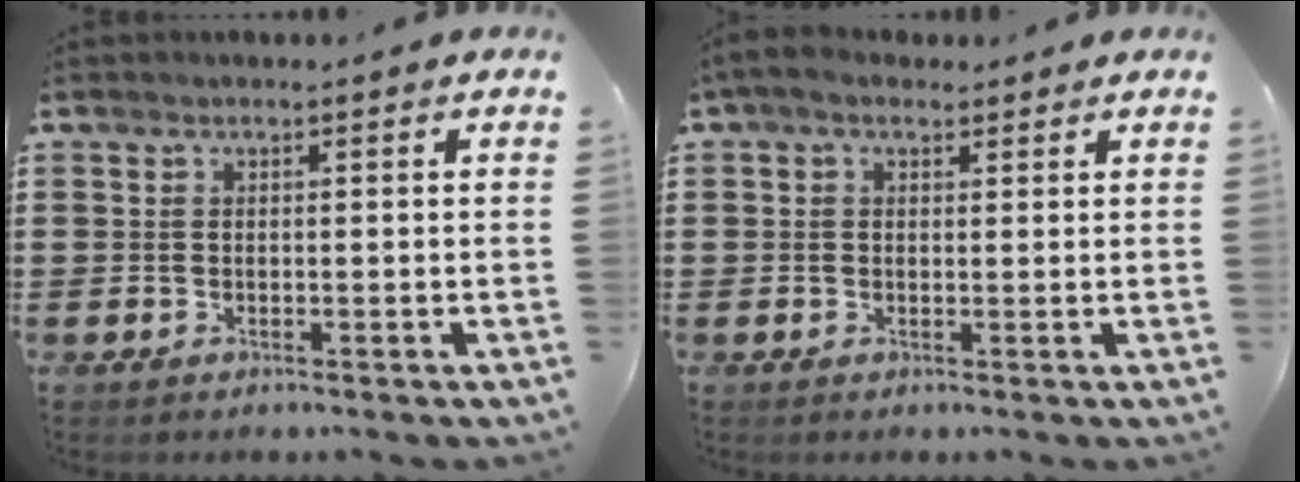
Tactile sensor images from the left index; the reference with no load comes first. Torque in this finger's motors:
{"motor_torque": [1.04, -1.10, 0.19, 0.04]}